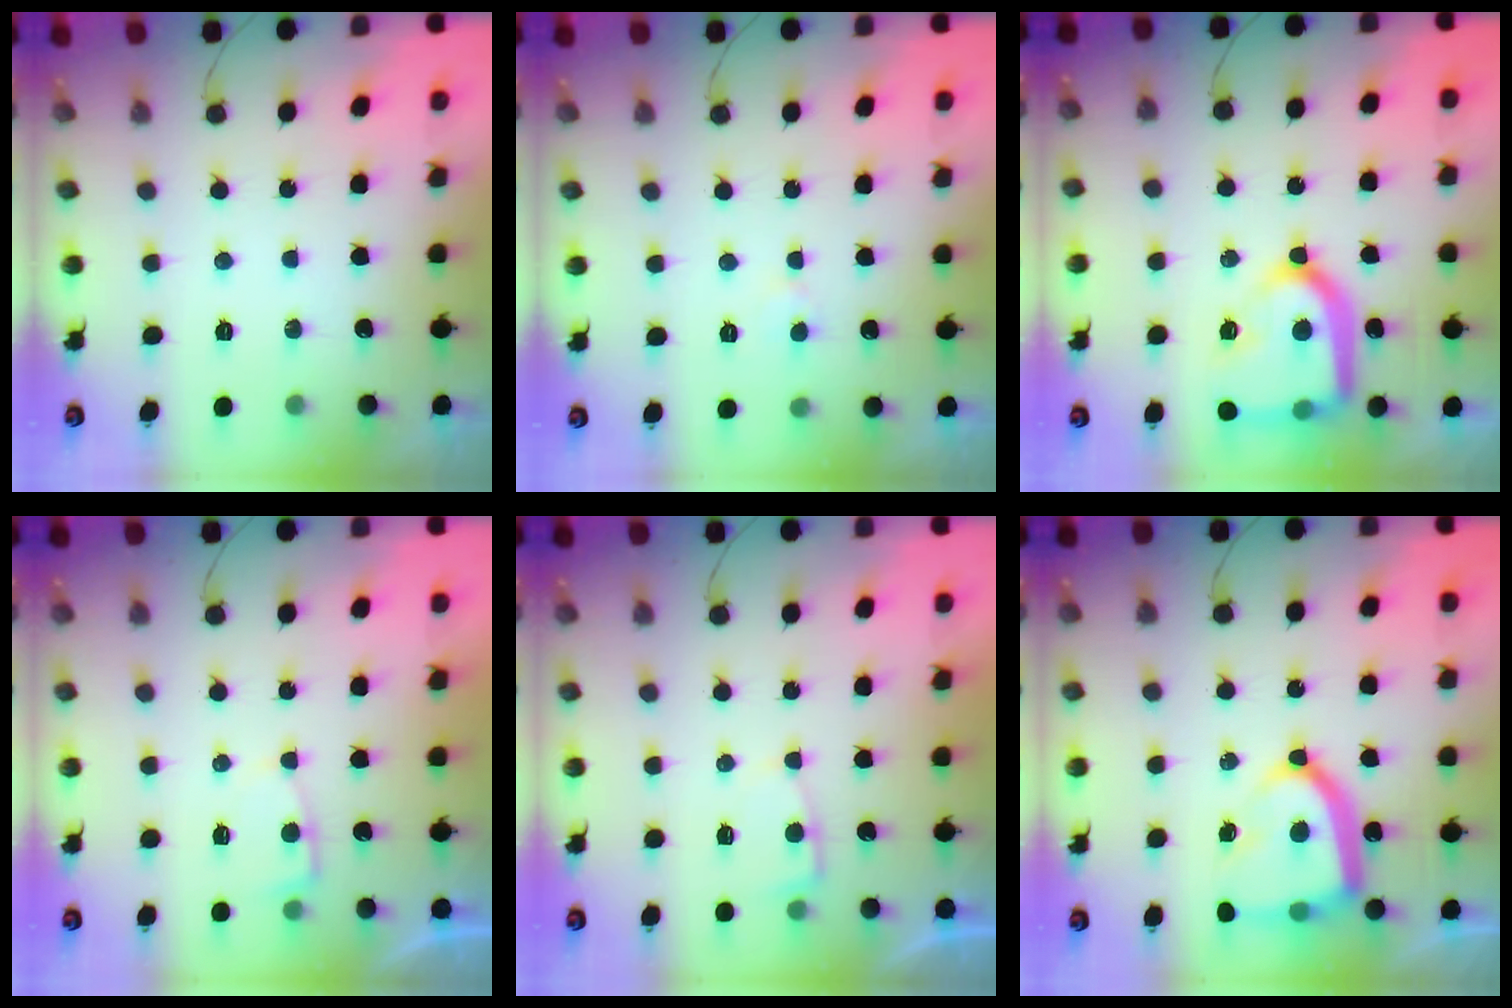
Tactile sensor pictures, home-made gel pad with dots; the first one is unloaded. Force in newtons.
{"total": 3.1, "press": 3.1, "slide": 0.3}
{"total": 21.1, "press": 21.0, "slide": 1.9}
{"total": 2.7, "press": 2.7, "slide": 0.4}
{"total": 2.7, "press": 2.7, "slide": 0.4}
{"total": 16.7, "press": 16.6, "slide": 1.5}